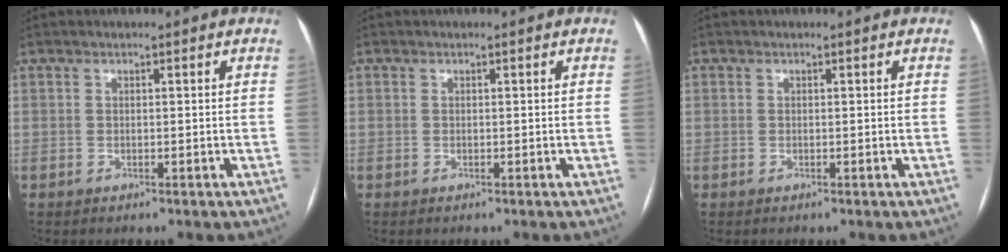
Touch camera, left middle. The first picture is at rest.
{"total": 0.0}
{"total": 0.0}